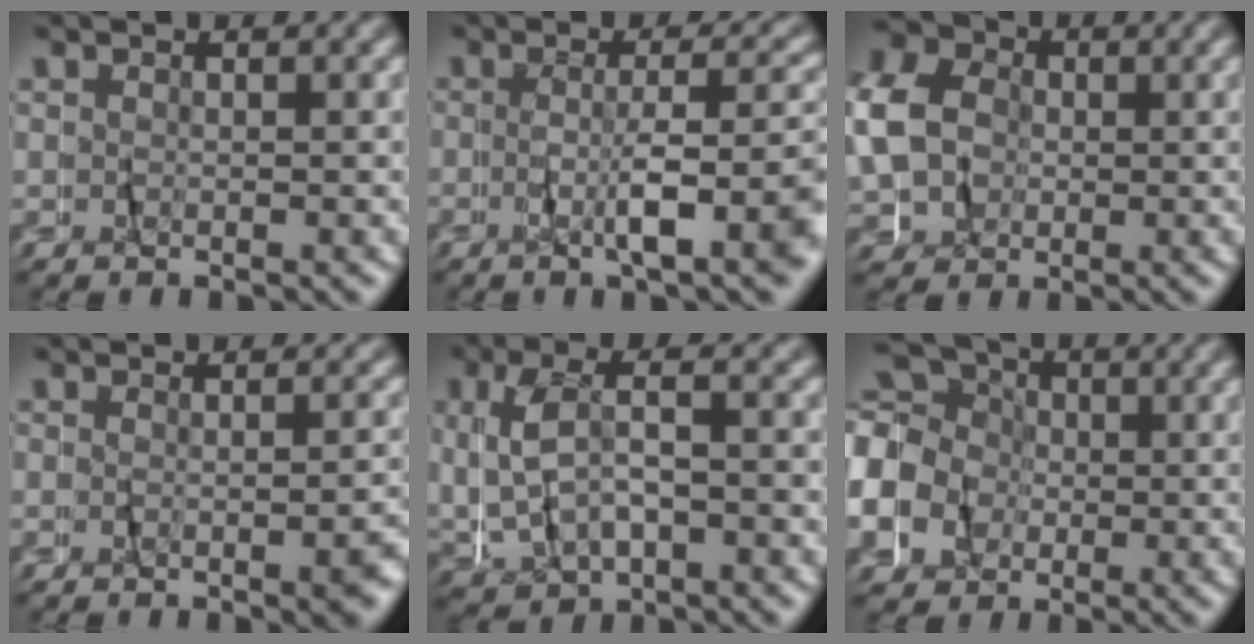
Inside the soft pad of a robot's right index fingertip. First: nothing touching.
{"total": 5.0, "force": [-2.0, 0.2, 4.6], "torque": [-0.073, -0.001, -0.030]}
{"total": 9.3, "force": [1.8, 8.0, 4.5], "torque": [-0.103, 0.001, 0.020]}
{"total": 2.4, "force": [-1.6, -0.5, 1.6], "torque": [-0.019, -0.001, -0.026]}
{"total": 4.3, "force": [-0.6, 2.8, 3.2], "torque": [-0.088, -0.003, -0.004]}
{"total": 15.6, "force": [0.3, 14.3, 6.1], "torque": [-0.173, -0.017, -0.014]}